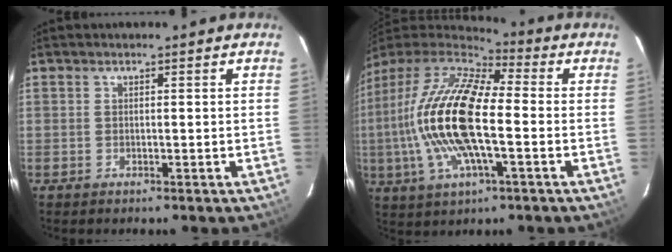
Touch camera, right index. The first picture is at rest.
{"total": 20.1, "force": [-2.1, 6.7, 18.9], "torque": [-0.366, -0.005, -0.052]}